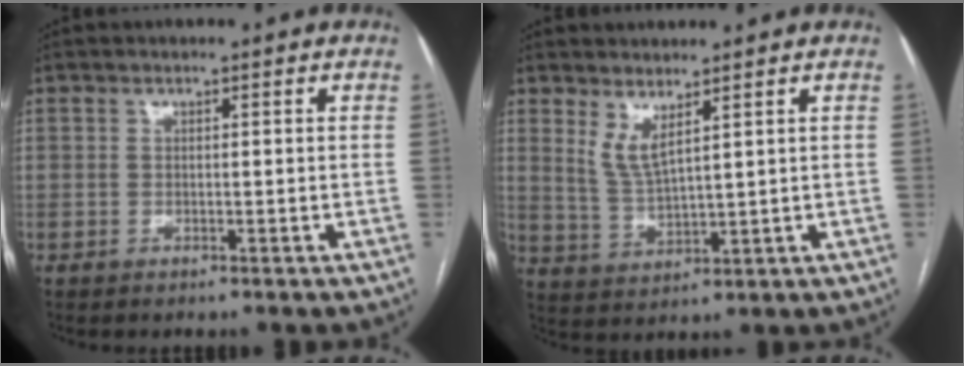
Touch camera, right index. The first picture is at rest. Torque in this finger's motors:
{"motor_torque": [0.10, 0.13, 0.16, 0.07]}